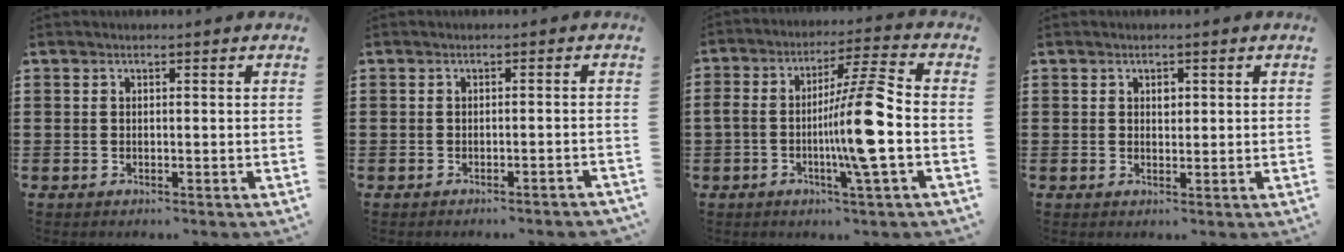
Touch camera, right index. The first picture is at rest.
{"total": 1.0, "force": [-0.9, 0.0, 0.4], "torque": [-0.008, 0.000, -0.018]}
{"total": 11.9, "force": [-2.4, 0.7, 11.6], "torque": [-0.204, -0.004, -0.053]}
{"total": 1.2, "force": [0.5, 0.8, 0.8], "torque": [-0.009, 0.002, 0.006]}